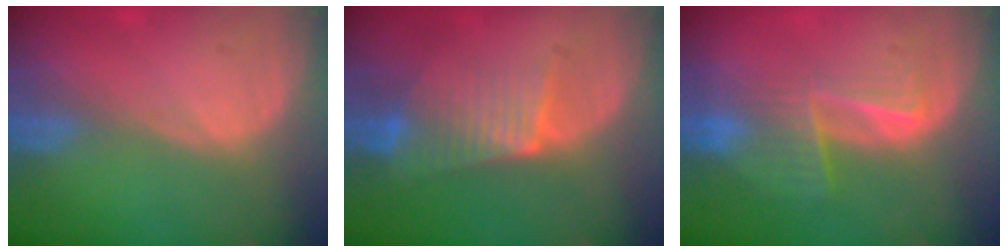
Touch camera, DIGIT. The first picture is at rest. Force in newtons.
{"total": 6.5, "press": 6.1, "slide": 2.4}
{"total": 6.7, "press": 5.7, "slide": 3.5}